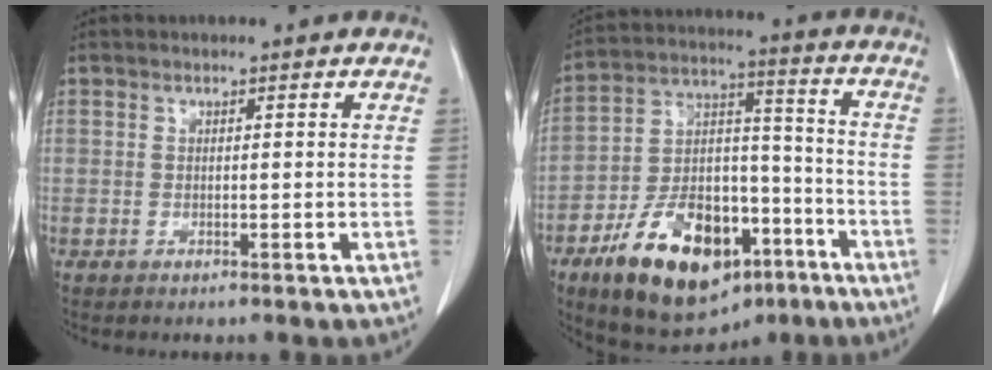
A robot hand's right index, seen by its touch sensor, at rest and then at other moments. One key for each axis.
{"total": 20.0, "fx": -10.6, "fy": 10.6, "fz": 13.2, "tx": -0.230, "ty": 0.018, "tz": -0.165}